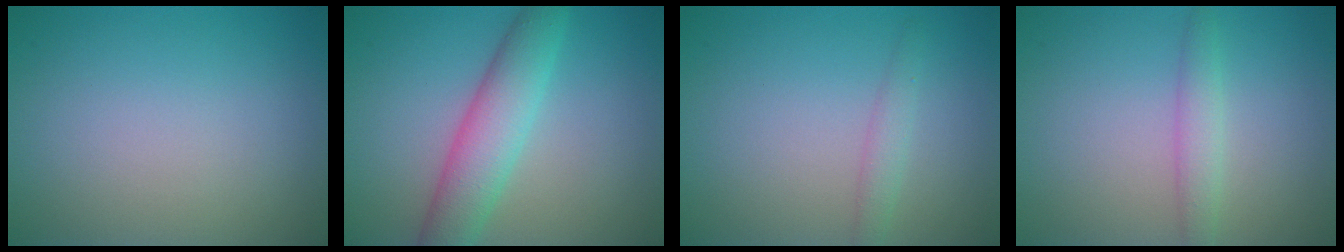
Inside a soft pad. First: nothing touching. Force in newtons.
{"total": 5.1, "press": 5.1, "slide": 0.2}
{"total": 1.4, "press": 1.4, "slide": 0.0}
{"total": 1.8, "press": 1.8, "slide": 0.1}